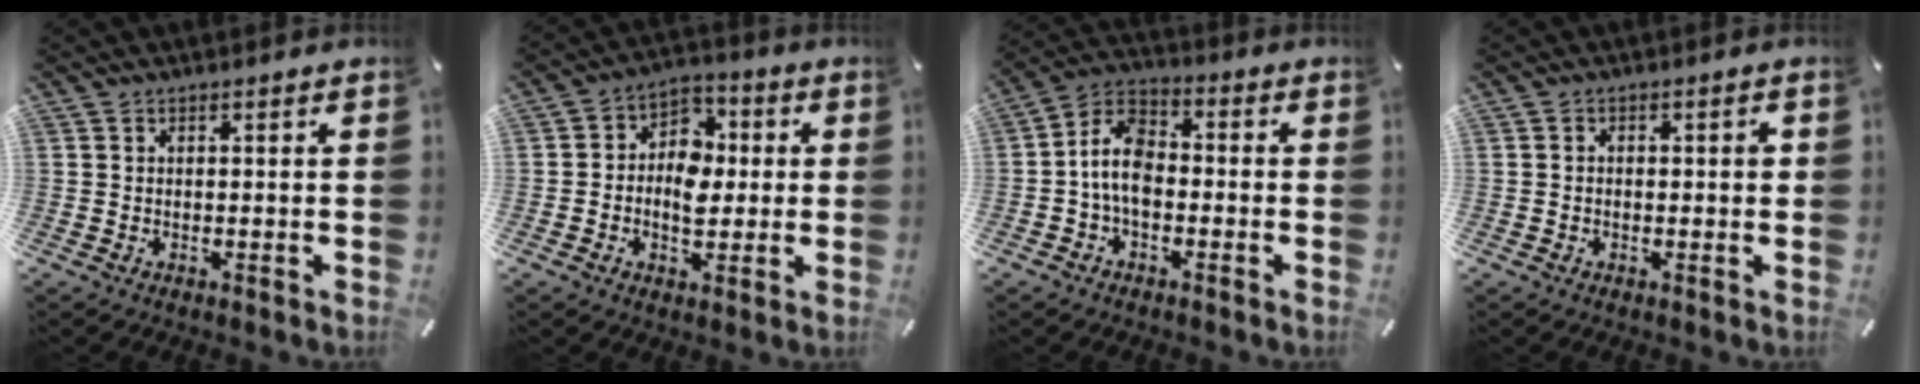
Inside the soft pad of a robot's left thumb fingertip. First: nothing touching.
{"total": 8.7, "force": [-1.8, 6.9, 5.0], "torque": [-0.084, 0.015, -0.035]}
{"total": 9.2, "force": [-2.1, 5.7, 6.9], "torque": [-0.150, 0.014, -0.039]}
{"total": 2.0, "force": [-0.2, 1.1, 1.6], "torque": [-0.030, 0.006, -0.006]}